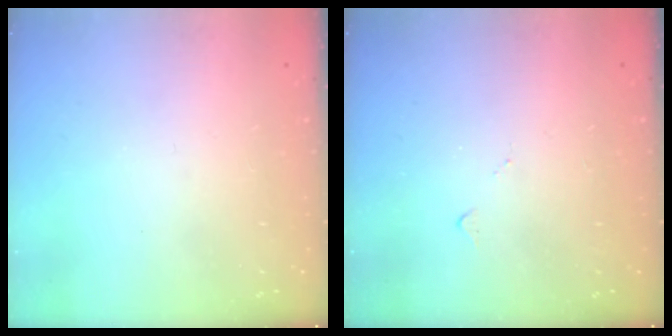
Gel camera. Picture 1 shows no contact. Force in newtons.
{"total": 4.7, "press": 4.6, "slide": 0.7}